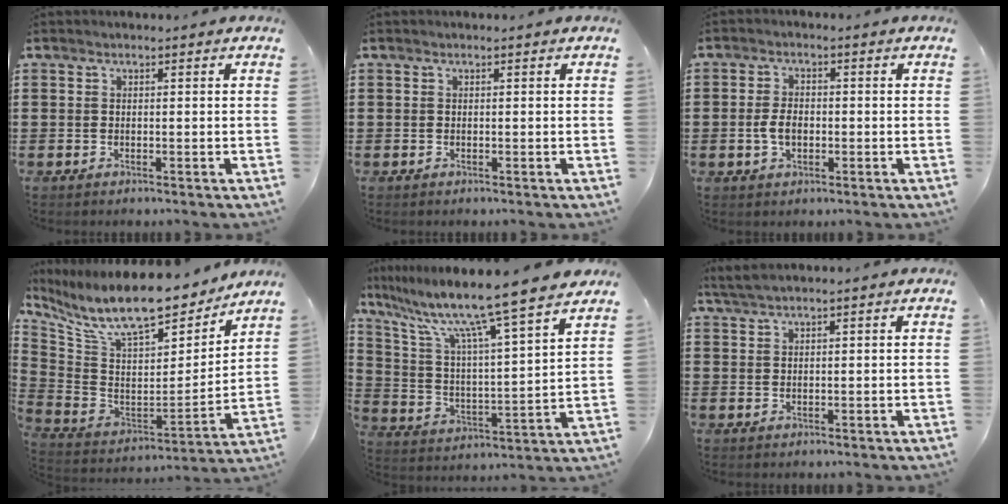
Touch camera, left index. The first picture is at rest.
{"total": 0.0}
{"total": 3.7, "force": [-0.5, 2.1, 3.0], "torque": [-0.071, 0.000, -0.014]}
{"total": 13.6, "force": [11.0, 3.0, 7.3], "torque": [-0.174, -0.071, 0.195]}
{"total": 11.3, "force": [9.3, -1.0, 6.4], "torque": [-0.160, -0.067, 0.146]}
{"total": 1.8, "force": [1.4, 0.0, 1.2], "torque": [-0.024, 0.000, 0.027]}